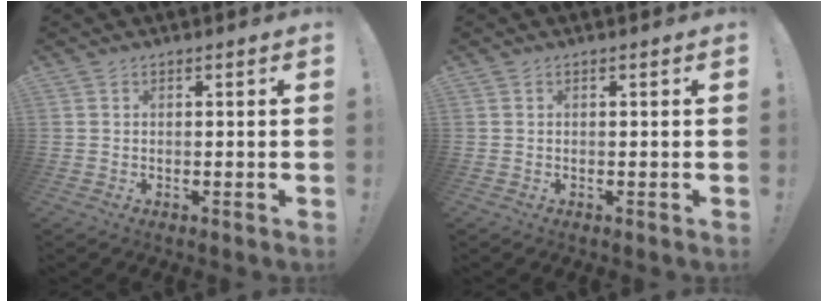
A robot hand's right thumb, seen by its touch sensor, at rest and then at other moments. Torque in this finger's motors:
{"motor_torque": [0.00, 0.00, -0.01, 0.07, 0.00]}